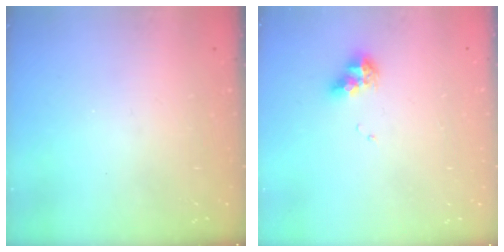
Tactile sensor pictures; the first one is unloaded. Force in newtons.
{"total": 7.8, "press": 7.8, "slide": 0.8}